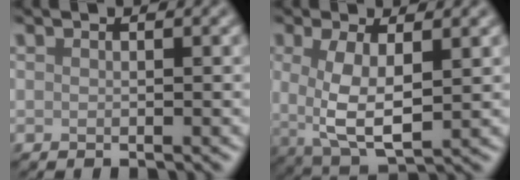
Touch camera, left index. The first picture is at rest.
{"total": 5.6, "force": [0.5, 2.4, 5.0], "torque": [-0.107, -0.006, 0.014]}